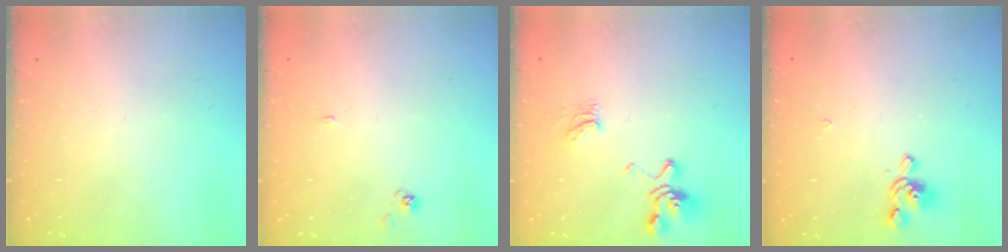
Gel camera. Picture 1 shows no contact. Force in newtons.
{"total": 2.0, "press": 2.0, "slide": 0.2}
{"total": 7.2, "press": 7.1, "slide": 1.2}
{"total": 1.2, "press": 0.2, "slide": 1.2}